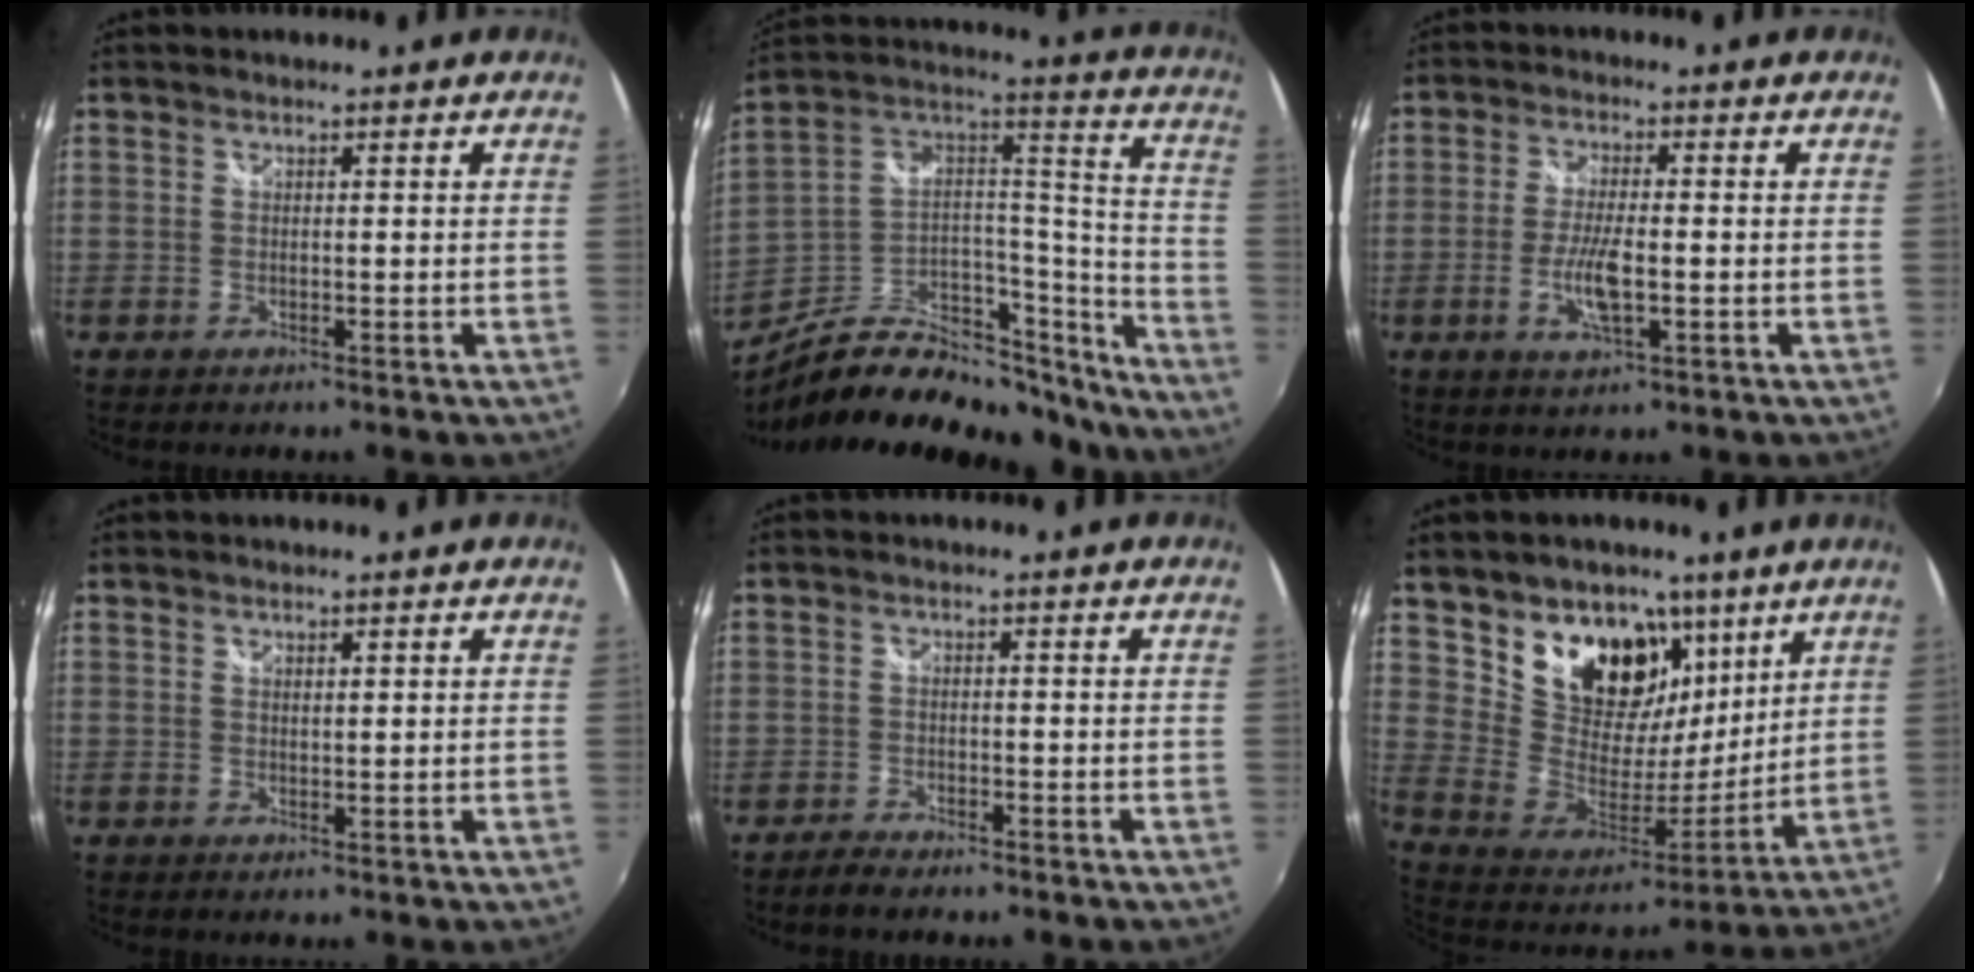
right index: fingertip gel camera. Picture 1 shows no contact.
{"total": 30.0, "force": [-24.3, 11.5, 13.4], "torque": [-0.213, 0.043, -0.360]}
{"total": 6.6, "force": [-1.9, 1.8, 6.1], "torque": [-0.124, -0.008, -0.035]}
{"total": 1.0, "force": [0.6, 0.4, 0.6], "torque": [-0.008, 0.002, 0.011]}
{"total": 3.2, "force": [-2.9, 0.9, 1.1], "torque": [-0.036, -0.005, -0.052]}
{"total": 19.3, "force": [10.8, 13.6, 8.4], "torque": [-0.185, 0.007, 0.202]}